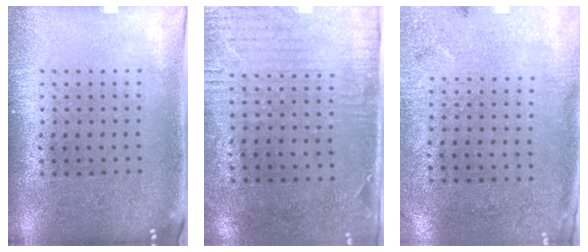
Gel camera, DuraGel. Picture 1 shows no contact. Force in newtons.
{"total": 2.9, "press": 2.4, "slide": 1.7}
{"total": 2.7, "press": 2.2, "slide": 1.7}